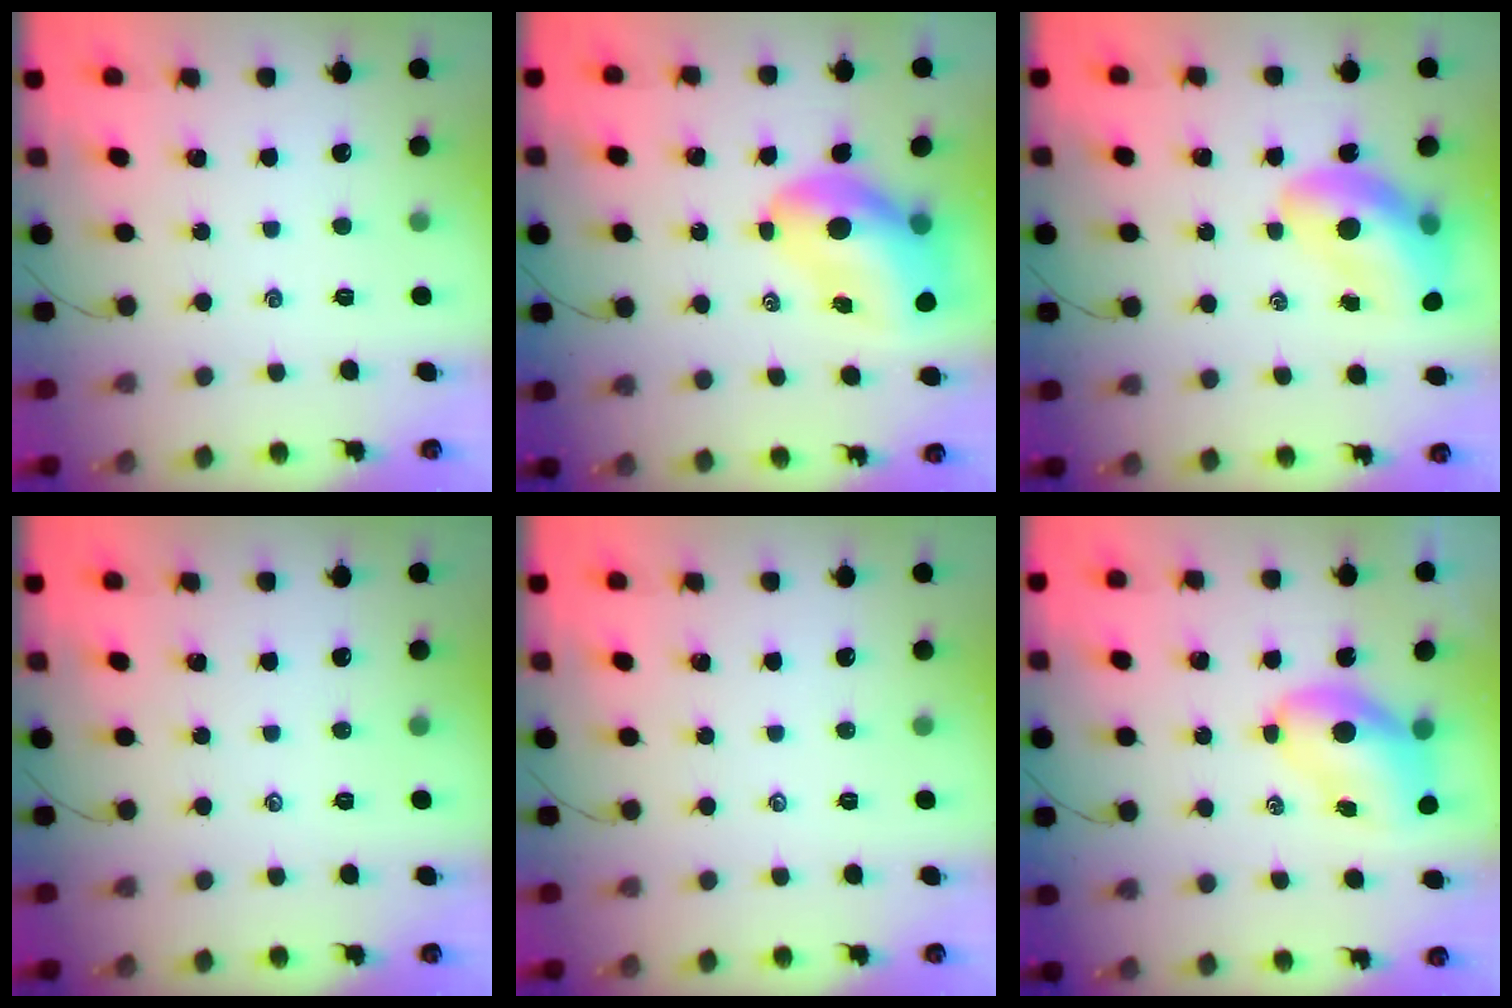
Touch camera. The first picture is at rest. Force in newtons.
{"total": 12.3, "press": 11.7, "slide": 3.9}
{"total": 14.2, "press": 13.6, "slide": 4.1}
{"total": 0.0}
{"total": 0.0}
{"total": 7.2, "press": 7.1, "slide": 1.2}